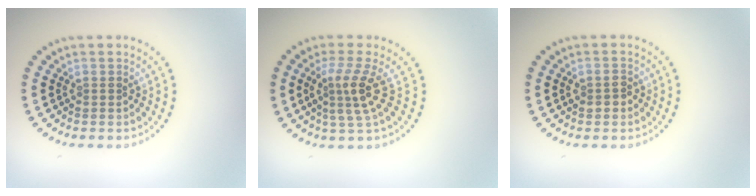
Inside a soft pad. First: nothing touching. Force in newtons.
{"total": 3.3, "press": 2.4, "slide": 2.2}
{"total": 1.5, "press": 1.5, "slide": 0.1}